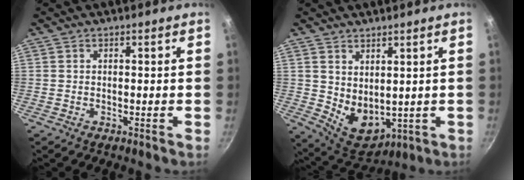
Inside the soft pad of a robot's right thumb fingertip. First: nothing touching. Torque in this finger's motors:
{"motor_torque": [-0.45, 0.43, 0.66, 0.58, 0.21]}